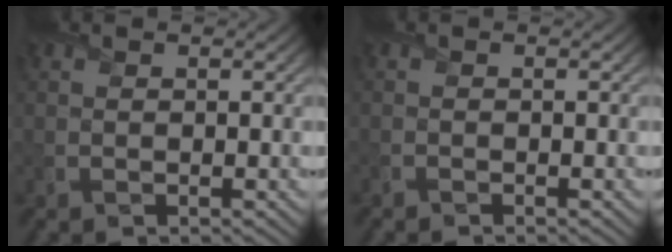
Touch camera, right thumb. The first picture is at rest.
{"total": 0.7, "force": [-0.7, -0.1, -0.1], "torque": [0.004, -0.006, -0.014]}